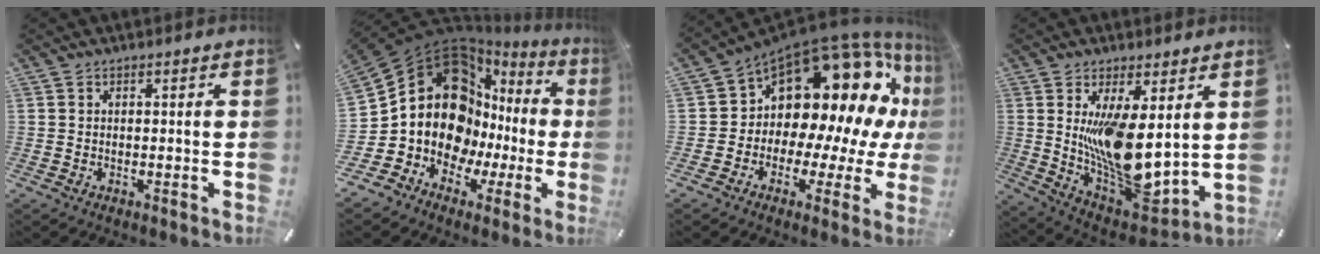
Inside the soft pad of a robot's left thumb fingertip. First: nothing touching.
{"total": 17.1, "force": [3.6, 13.9, 9.3], "torque": [-0.181, -0.062, 0.068]}
{"total": 16.4, "force": [8.3, 10.1, 9.9], "torque": [-0.142, -0.094, 0.144]}
{"total": 15.4, "force": [3.5, 7.3, 13.1], "torque": [-0.251, -0.050, 0.075]}